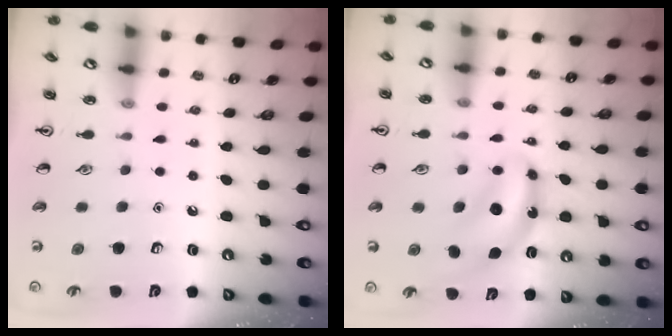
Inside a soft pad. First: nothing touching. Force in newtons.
{"total": 8.0, "press": 7.8, "slide": 1.9}